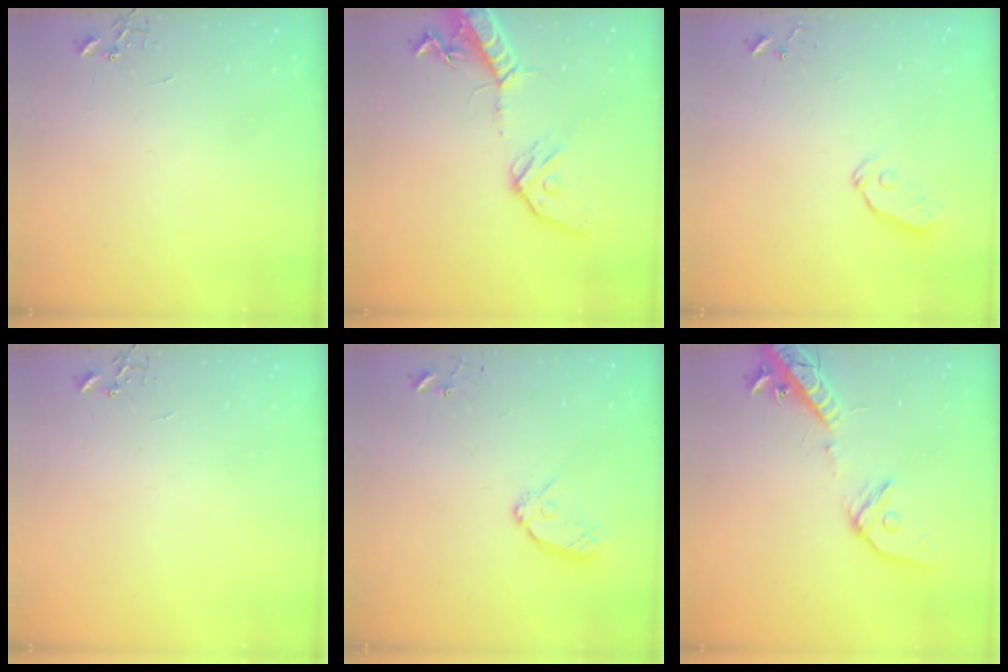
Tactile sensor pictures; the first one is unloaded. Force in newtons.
{"total": 16.0, "press": 15.7, "slide": 3.0}
{"total": 4.8, "press": 4.8, "slide": 0.4}
{"total": 0.0}
{"total": 9.5, "press": 9.5, "slide": 0.9}
{"total": 16.7, "press": 16.3, "slide": 3.5}